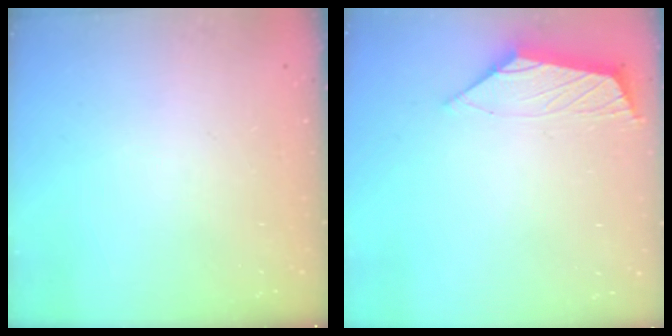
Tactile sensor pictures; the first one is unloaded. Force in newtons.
{"total": 2.9, "press": 2.8, "slide": 0.6}